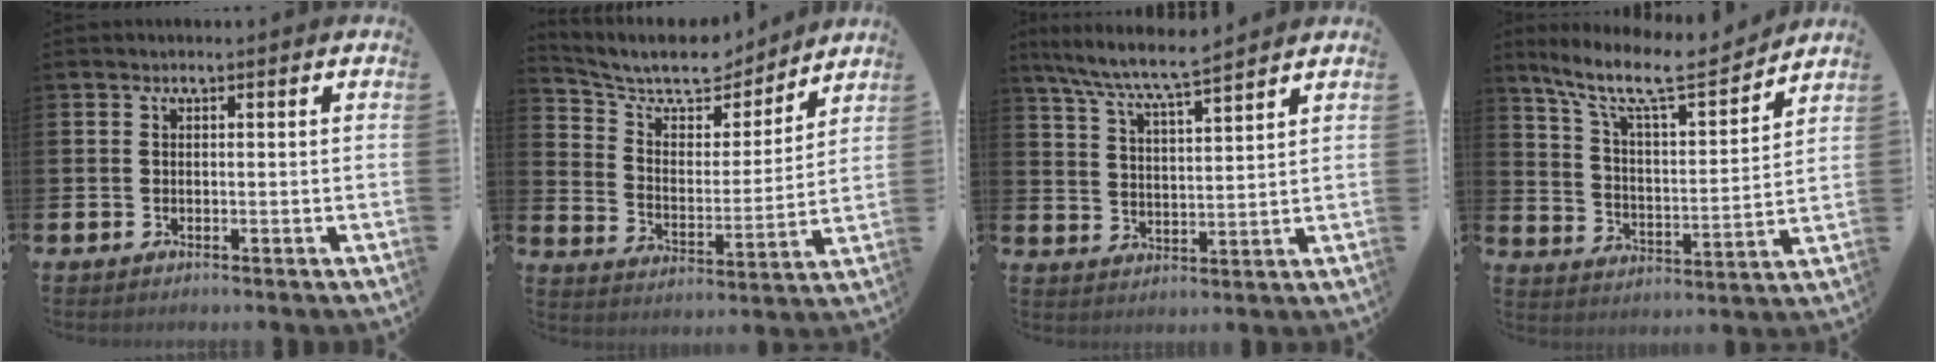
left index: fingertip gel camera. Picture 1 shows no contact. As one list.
[{"total": 9.9, "force": [8.6, 3.6, 3.2], "torque": [-0.091, -0.064, 0.146]}, {"total": 7.5, "force": [7.0, 0.3, 2.7], "torque": [-0.081, -0.037, 0.123]}, {"total": 10.6, "force": [9.0, 2.0, 5.3], "torque": [-0.121, -0.057, 0.149]}]